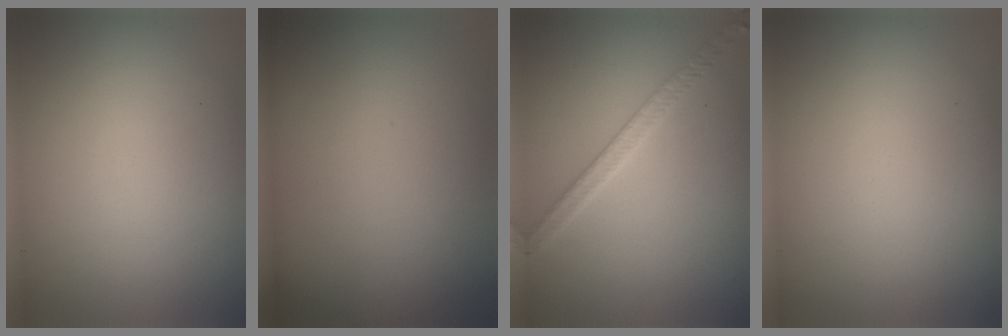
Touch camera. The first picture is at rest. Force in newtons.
{"total": 0.0}
{"total": 2.5, "press": 2.4, "slide": 0.4}
{"total": 0.0}